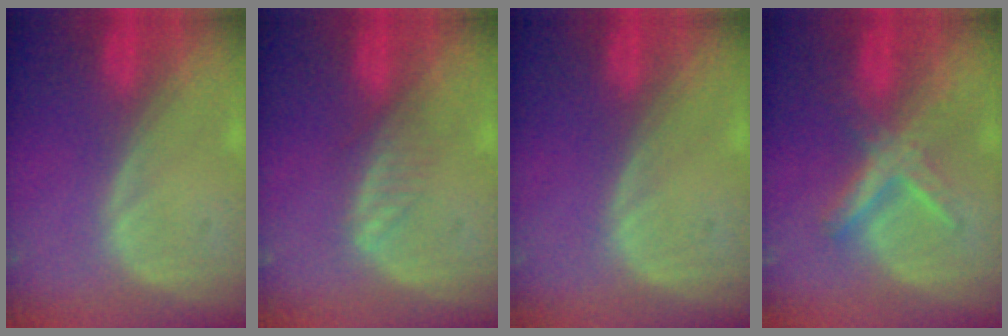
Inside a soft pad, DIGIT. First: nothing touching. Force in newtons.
{"total": 2.3, "press": 2.3, "slide": 0.1}
{"total": 0.0}
{"total": 5.4, "press": 5.4, "slide": 0.7}